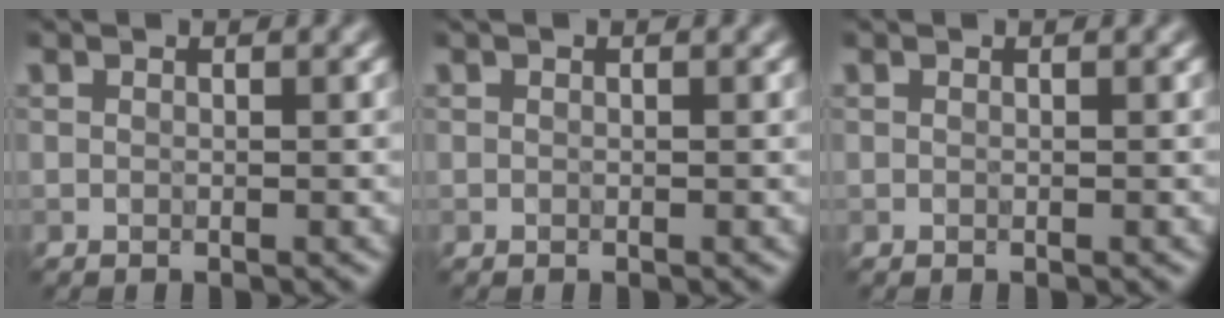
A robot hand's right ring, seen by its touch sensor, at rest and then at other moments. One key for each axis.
{"total": 0.0}
{"total": 0.0}